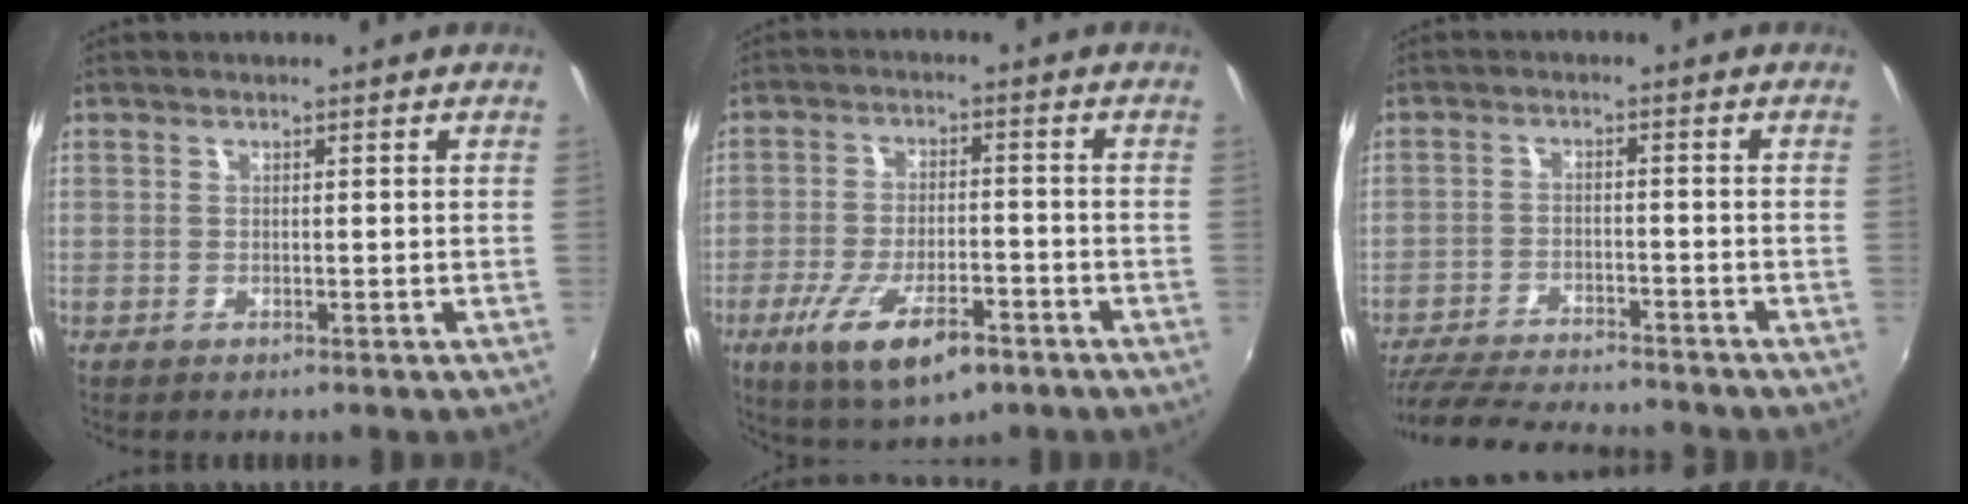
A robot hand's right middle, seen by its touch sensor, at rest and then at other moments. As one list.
[{"total": 12.4, "force": [-6.9, 4.2, 9.4], "torque": [-0.195, -0.033, -0.115]}, {"total": 15.3, "force": [-13.8, 2.5, 6.3], "torque": [-0.142, -0.025, -0.222]}]